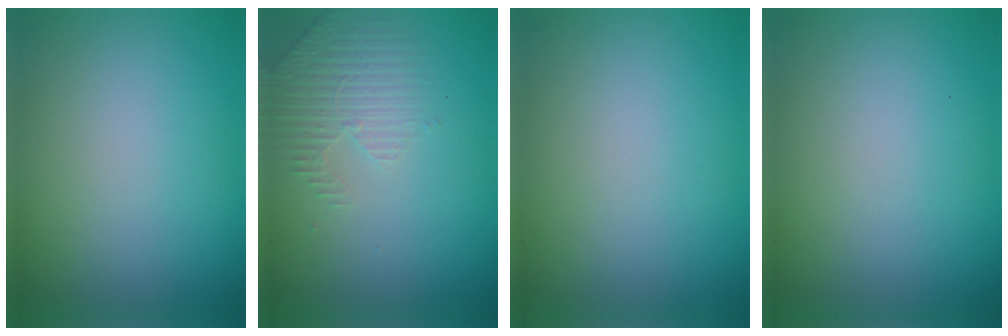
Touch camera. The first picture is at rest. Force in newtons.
{"total": 2.8, "press": 2.7, "slide": 0.8}
{"total": 0.0}
{"total": 0.0}